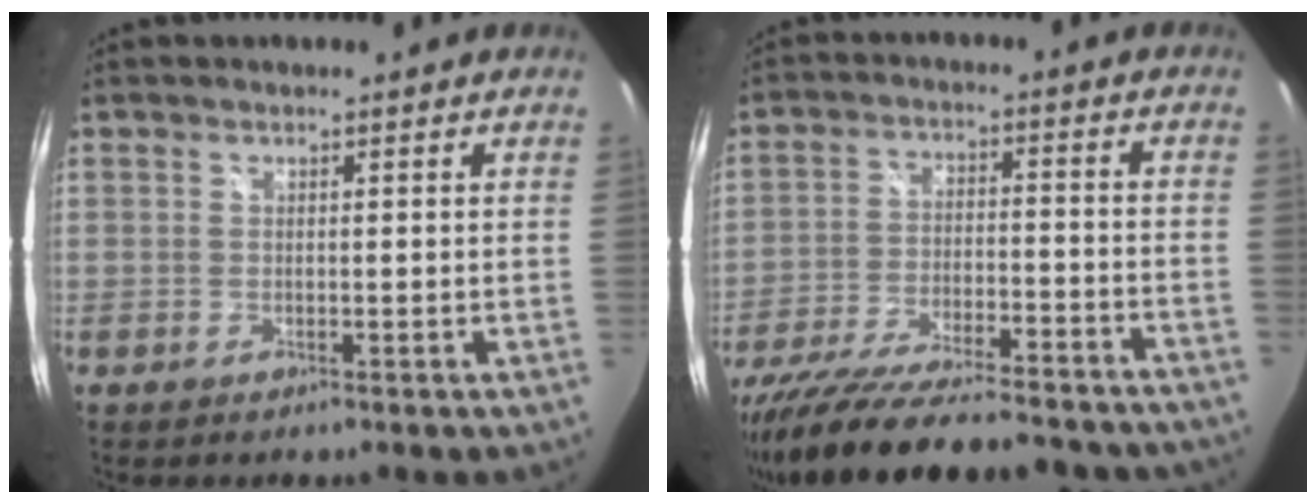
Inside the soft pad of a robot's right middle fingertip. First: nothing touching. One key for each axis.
{"total": 27.1, "fx": -23.4, "fy": 5.8, "fz": 12.3, "tx": -0.227, "ty": -0.055, "tz": -0.336}